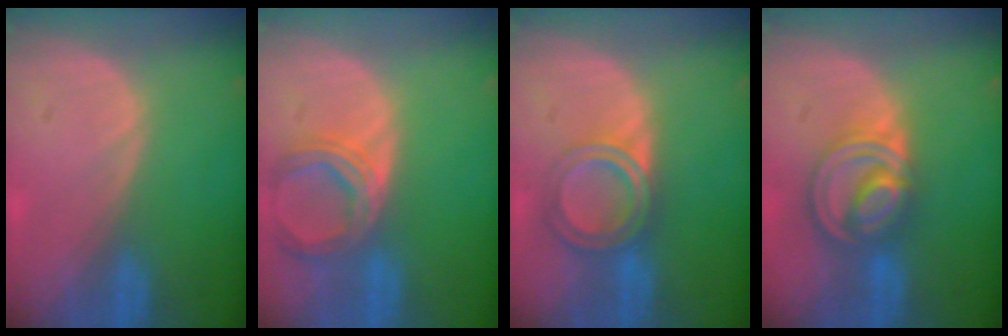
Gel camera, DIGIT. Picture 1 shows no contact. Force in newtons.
{"total": 6.9, "press": 6.3, "slide": 2.8}
{"total": 6.4, "press": 5.4, "slide": 3.4}
{"total": 8.5, "press": 7.1, "slide": 4.6}